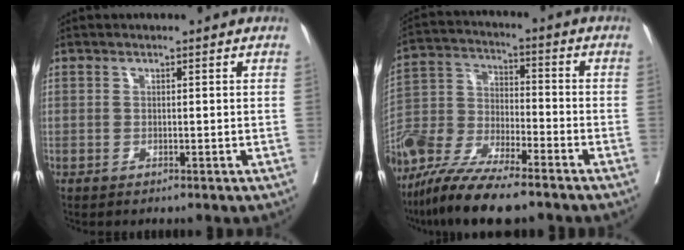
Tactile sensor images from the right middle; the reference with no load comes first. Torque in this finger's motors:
{"motor_torque": [0.57, -1.35, 0.22, 0.18]}